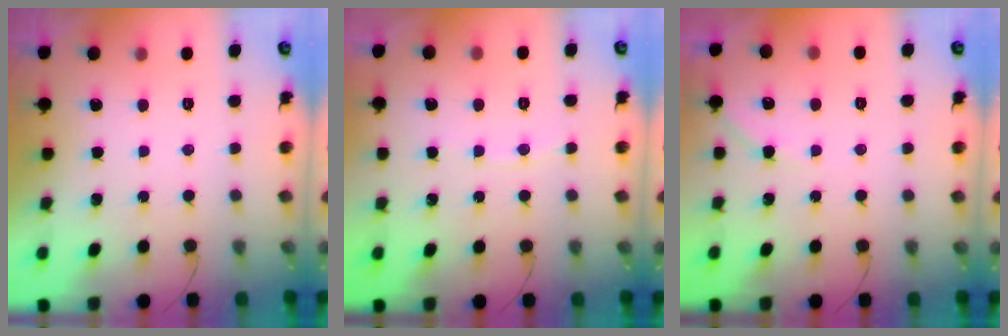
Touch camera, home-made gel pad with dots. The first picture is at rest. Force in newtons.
{"total": 3.6, "press": 3.6, "slide": 0.5}
{"total": 3.8, "press": 3.8, "slide": 0.6}